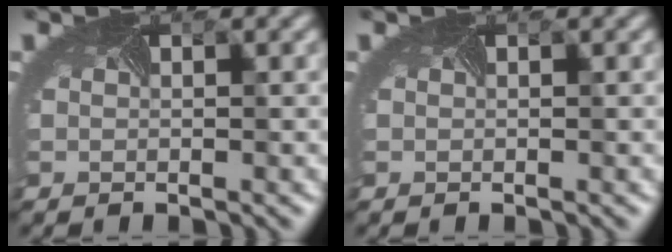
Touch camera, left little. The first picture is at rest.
{"total": 0.0}